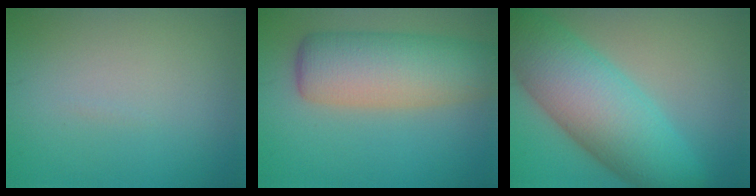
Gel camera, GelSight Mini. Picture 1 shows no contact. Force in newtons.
{"total": 8.1, "press": 8.1, "slide": 0.4}
{"total": 10.7, "press": 10.7, "slide": 0.2}